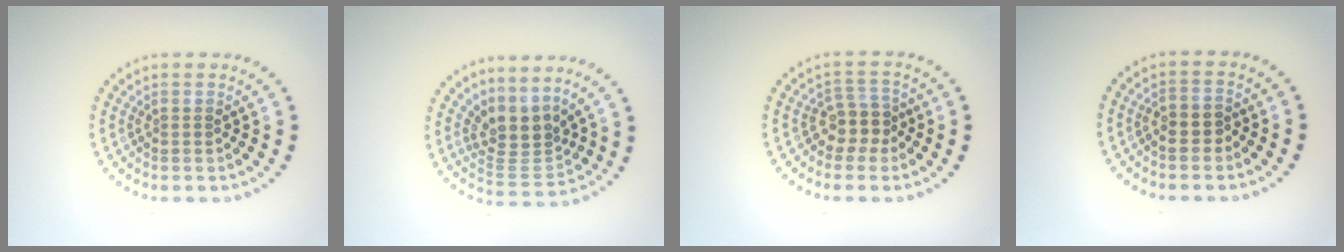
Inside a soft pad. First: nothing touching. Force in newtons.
{"total": 3.4, "press": 2.5, "slide": 2.4}
{"total": 2.7, "press": 2.1, "slide": 1.6}
{"total": 1.5, "press": 1.3, "slide": 0.7}